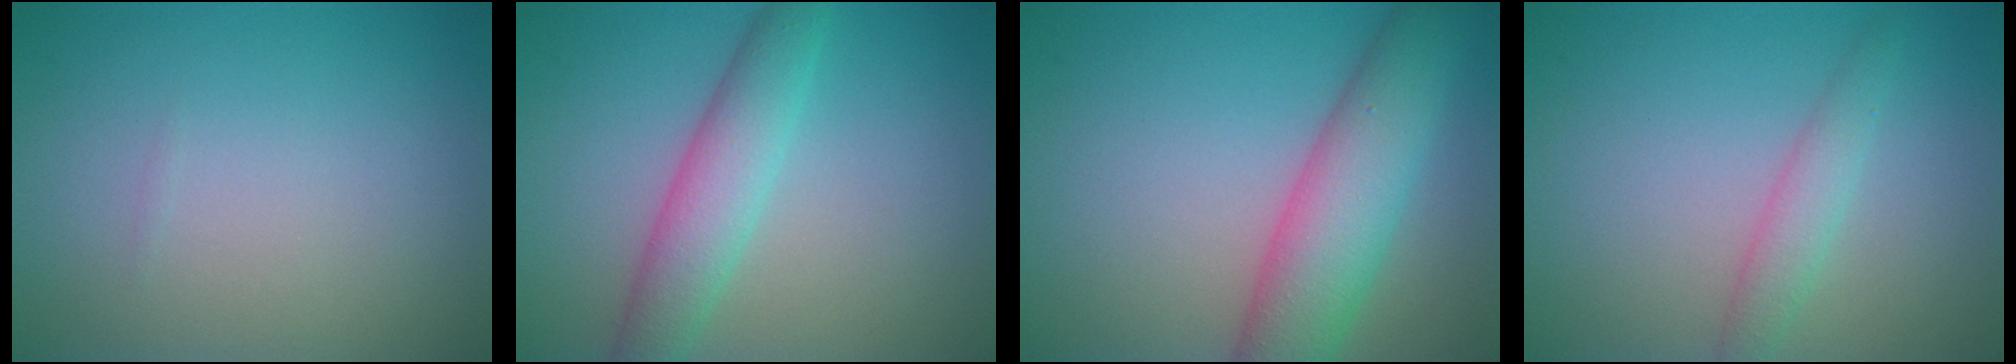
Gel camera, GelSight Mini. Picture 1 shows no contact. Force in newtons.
{"total": 4.4, "press": 4.4, "slide": 0.2}
{"total": 7.2, "press": 7.2, "slide": 0.3}
{"total": 2.1, "press": 2.1, "slide": 0.1}